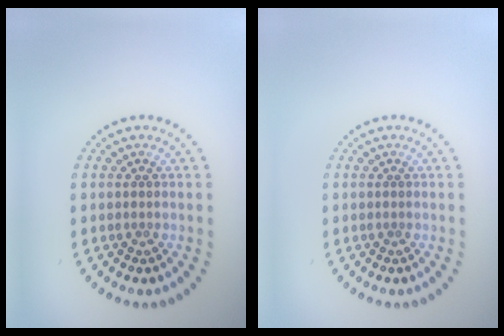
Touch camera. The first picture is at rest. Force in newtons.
{"total": 0.0}